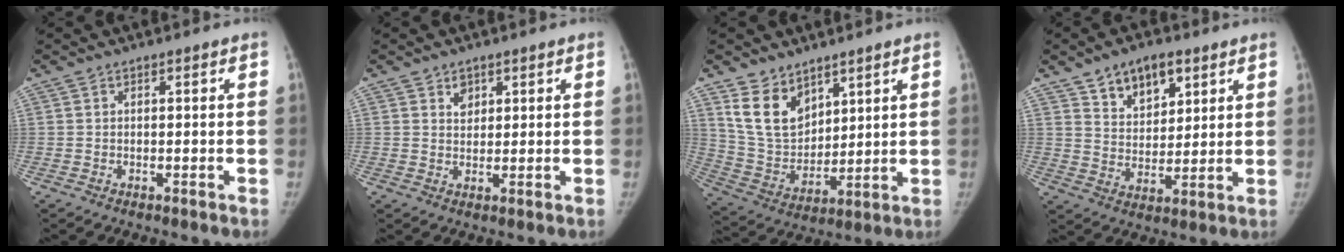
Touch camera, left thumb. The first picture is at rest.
{"total": 2.6, "force": [1.5, 1.9, 1.0], "torque": [0.000, -0.010, 0.026]}
{"total": 11.9, "force": [7.4, 7.5, 5.6], "torque": [-0.074, -0.044, 0.160]}
{"total": 10.0, "force": [5.8, 5.9, 5.6], "torque": [-0.056, -0.034, 0.099]}